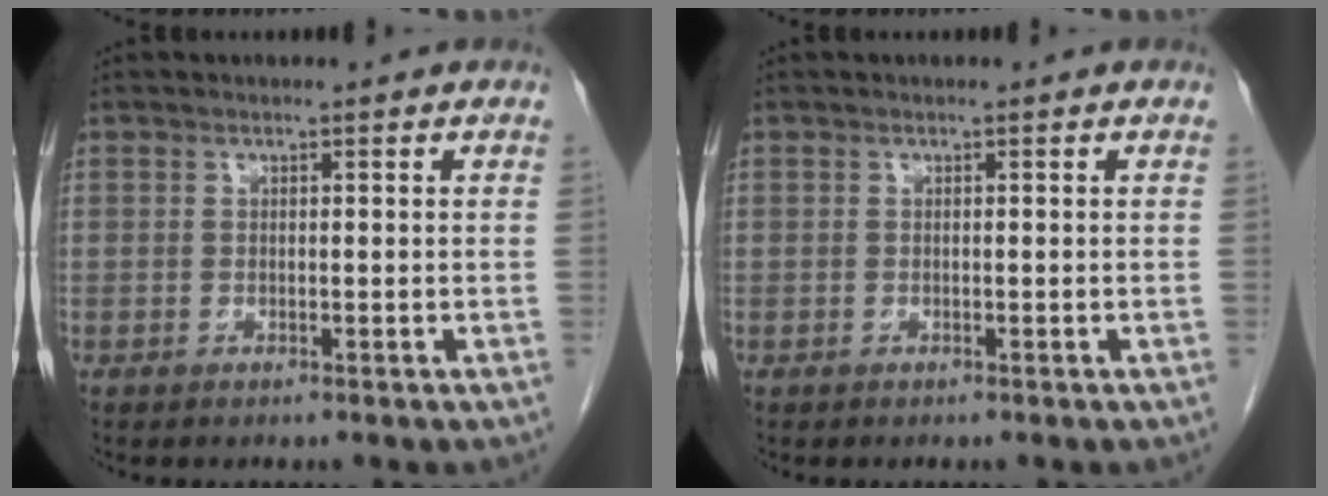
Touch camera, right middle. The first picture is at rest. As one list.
[{"total": 0.0}]